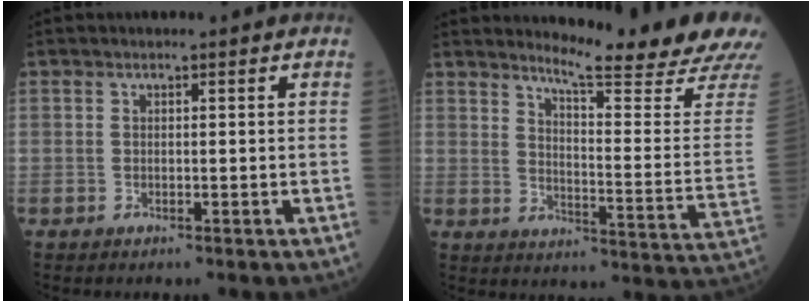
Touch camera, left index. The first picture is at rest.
{"total": 17.5, "force": [16.2, -1.9, 6.4], "torque": [-0.102, -0.117, 0.197]}